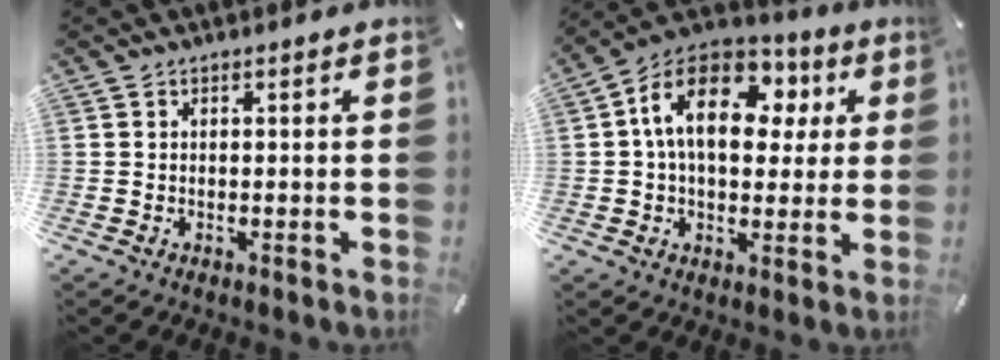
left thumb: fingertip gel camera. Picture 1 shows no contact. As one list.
[{"total": 17.2, "force": [4.4, 11.5, 12.0], "torque": [-0.222, 0.002, 0.074]}]